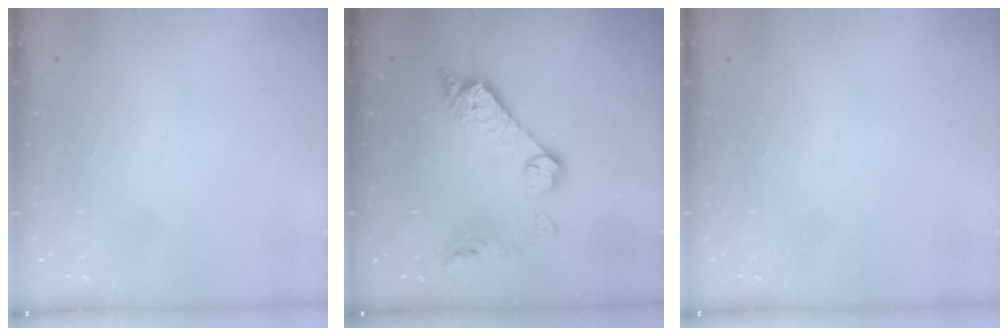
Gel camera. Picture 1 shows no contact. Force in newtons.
{"total": 13.3, "press": 13.3, "slide": 1.0}
{"total": 0.0}